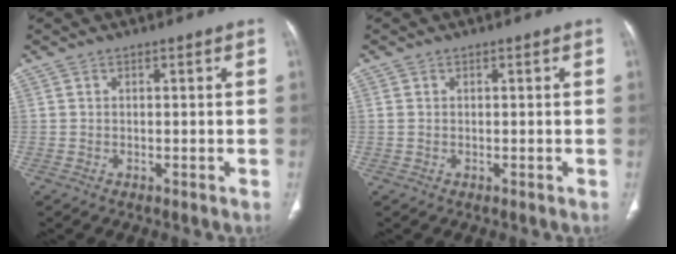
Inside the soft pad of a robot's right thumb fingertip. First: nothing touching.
{"total": 0.7, "force": [0.1, 0.5, 0.4], "torque": [-0.015, 0.002, 0.004]}